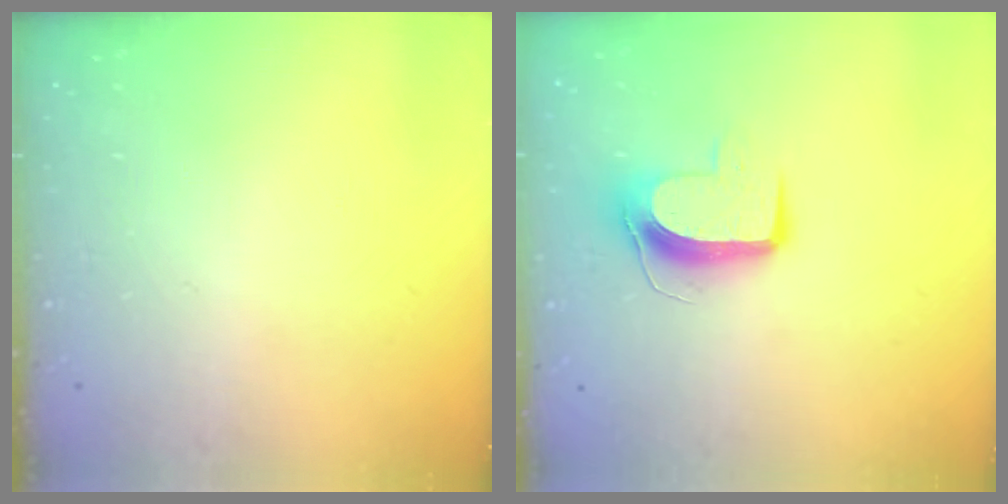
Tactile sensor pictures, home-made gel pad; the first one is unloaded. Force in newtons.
{"total": 9.2, "press": 9.2, "slide": 0.2}